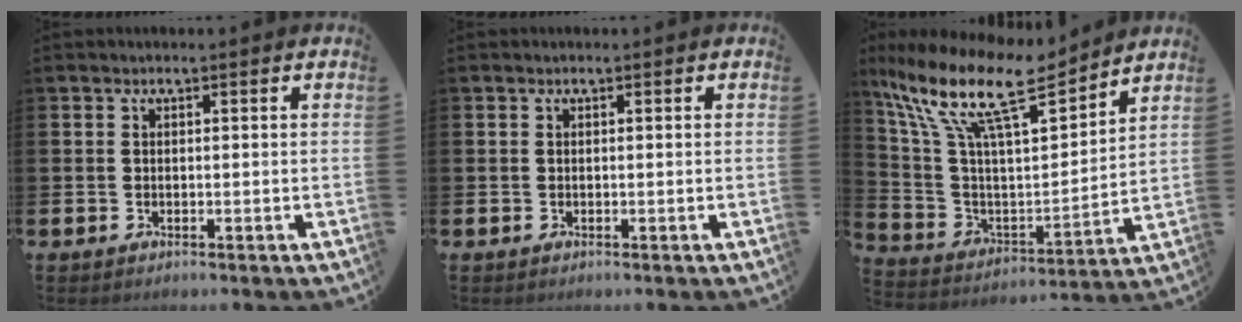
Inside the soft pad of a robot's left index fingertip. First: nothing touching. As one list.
[{"total": 0.0}, {"total": 14.3, "force": [11.0, 3.9, 8.3], "torque": [-0.201, -0.065, 0.191]}]